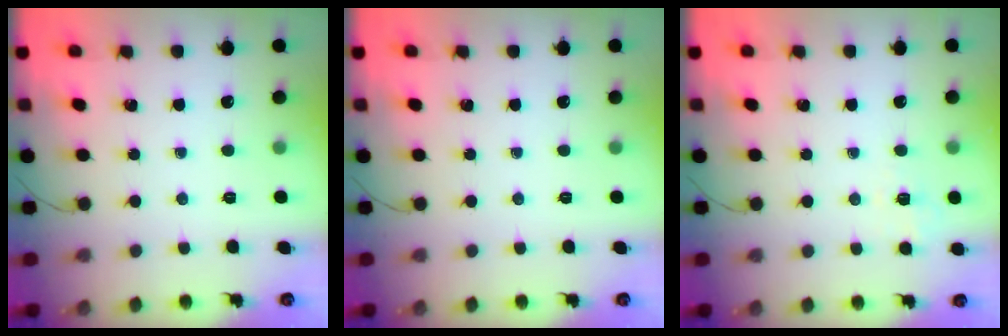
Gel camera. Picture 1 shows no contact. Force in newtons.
{"total": 0.0}
{"total": 2.2, "press": 1.3, "slide": 1.8}